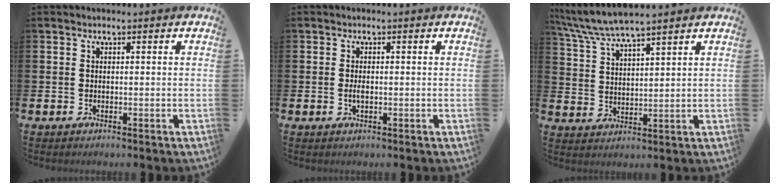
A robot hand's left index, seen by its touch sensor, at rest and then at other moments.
{"total": 1.3, "force": [-0.3, 0.5, 1.2], "torque": [-0.021, 0.000, -0.006]}
{"total": 5.6, "force": [5.3, 0.2, 1.9], "torque": [-0.061, -0.022, 0.094]}